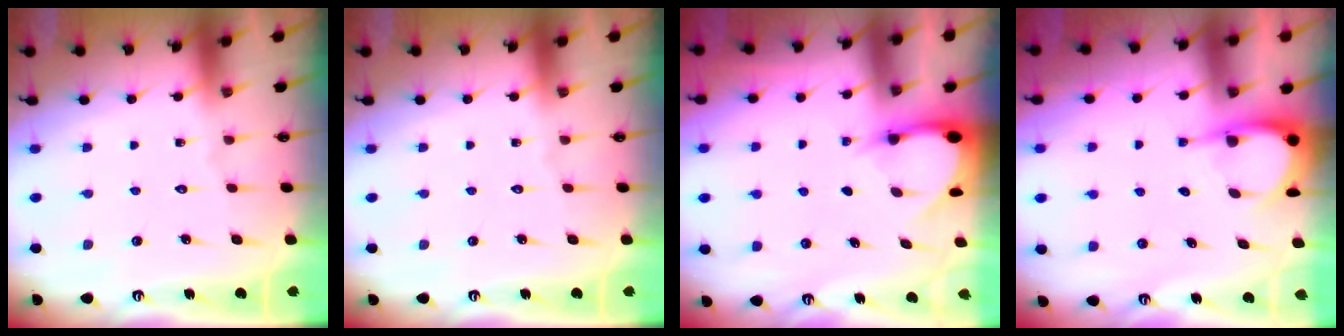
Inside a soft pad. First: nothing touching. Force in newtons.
{"total": 0.0}
{"total": 3.1, "press": 3.1, "slide": 0.2}
{"total": 4.9, "press": 4.9, "slide": 0.3}